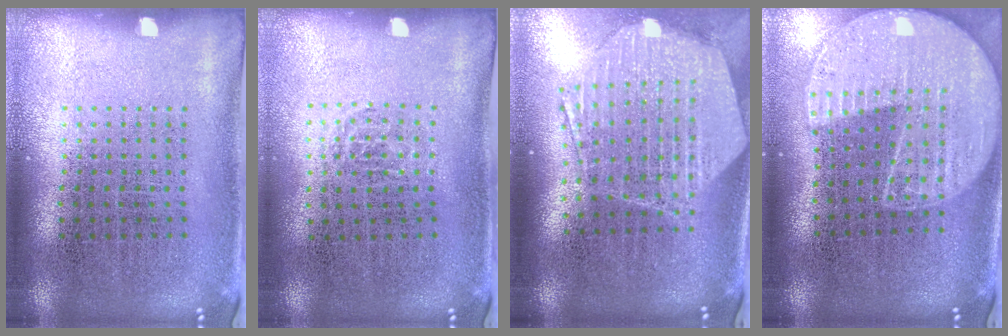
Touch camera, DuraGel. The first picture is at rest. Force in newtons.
{"total": 0.5, "press": 0.4, "slide": 0.4}
{"total": 2.5, "press": 2.1, "slide": 1.4}
{"total": 2.3, "press": 2.0, "slide": 1.1}